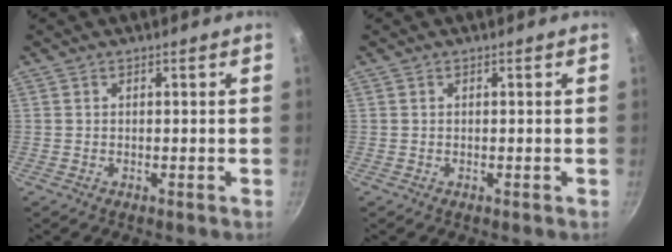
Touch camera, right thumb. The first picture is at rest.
{"total": 0.0}